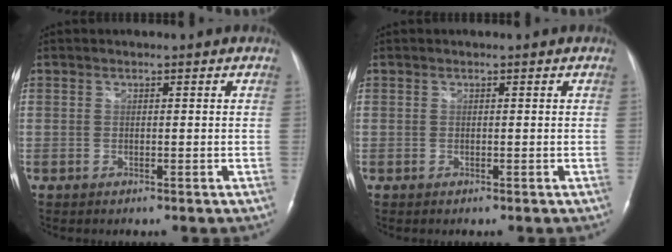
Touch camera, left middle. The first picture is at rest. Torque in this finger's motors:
{"motor_torque": [0.00, 0.00, -0.07, 0.00]}